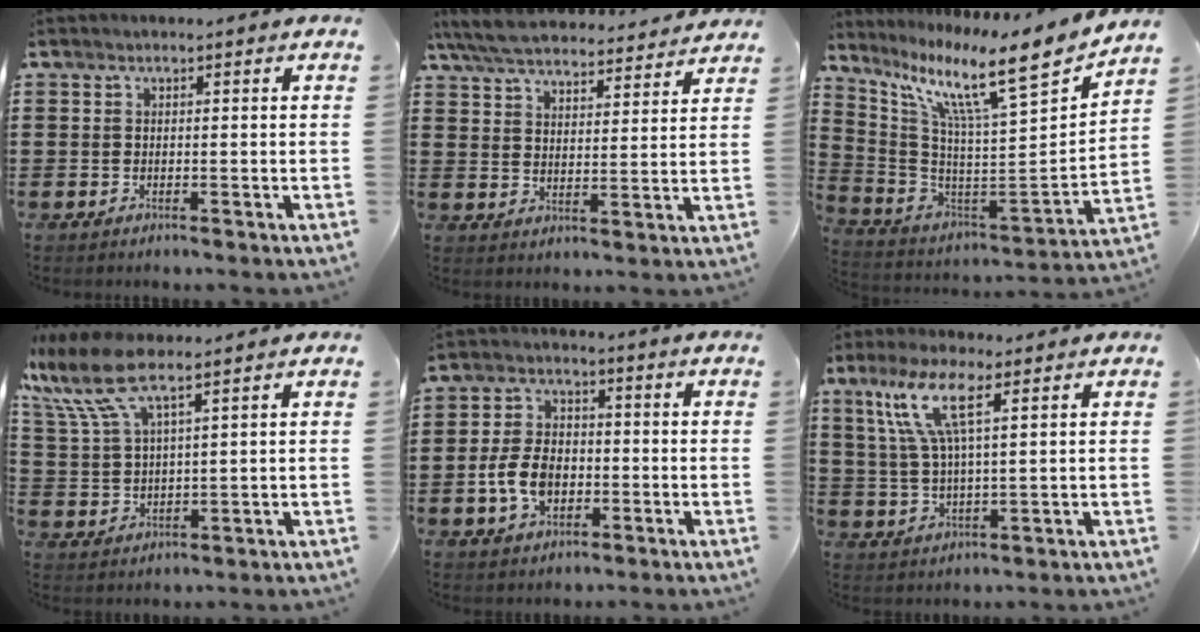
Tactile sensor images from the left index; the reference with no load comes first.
{"total": 6.6, "force": [6.2, 1.0, 2.0], "torque": [-0.065, -0.030, 0.110]}
{"total": 12.3, "force": [8.9, 0.7, 8.5], "torque": [-0.173, -0.075, 0.132]}
{"total": 9.4, "force": [6.2, 2.7, 6.5], "torque": [-0.165, -0.023, 0.107]}
{"total": 7.2, "force": [-2.0, 4.8, 5.1], "torque": [-0.126, 0.002, -0.043]}
{"total": 8.8, "force": [4.4, 1.9, 7.4], "torque": [-0.164, 0.004, 0.076]}